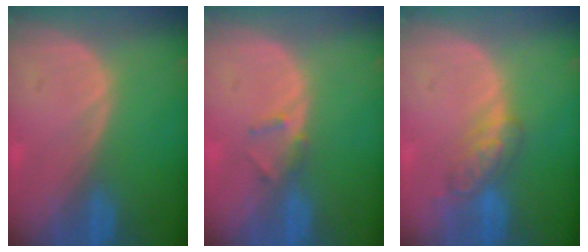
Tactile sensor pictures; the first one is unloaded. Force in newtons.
{"total": 1.8, "press": 1.5, "slide": 0.9}
{"total": 5.3, "press": 4.8, "slide": 2.1}